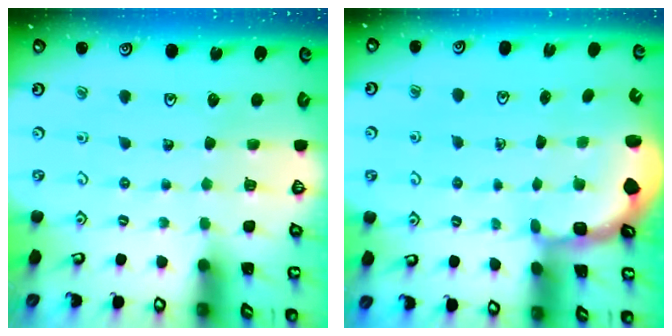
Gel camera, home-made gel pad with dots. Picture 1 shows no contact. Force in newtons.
{"total": 2.2, "press": 2.0, "slide": 1.1}